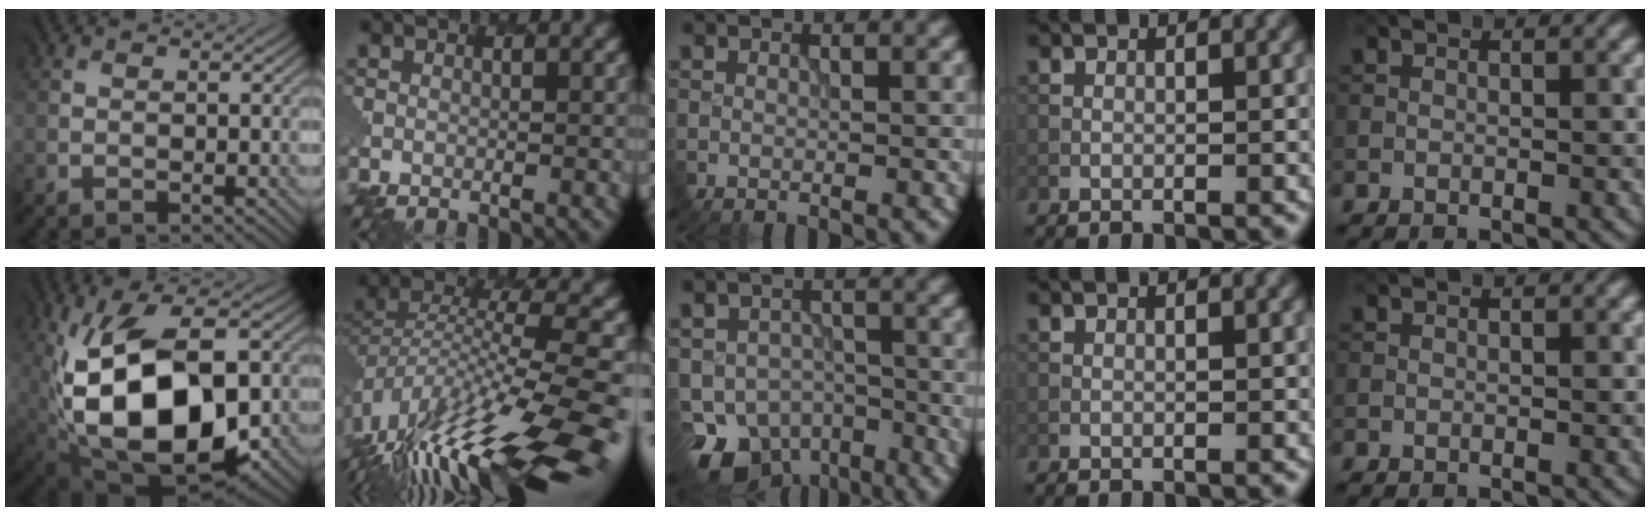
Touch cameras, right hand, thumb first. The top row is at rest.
{"thumb": {"total": 16.6, "force": [-1.4, 9.7, 13.4], "torque": [-0.243, -0.023, -0.012]}, "index": {"total": 15.5, "force": [-10.1, 4.0, 11.0], "torque": [-0.205, 0.017, -0.167]}, "middle": {"total": 7.8, "force": [-5.1, 5.1, 3.0], "torque": [-0.044, -0.027, -0.075]}}